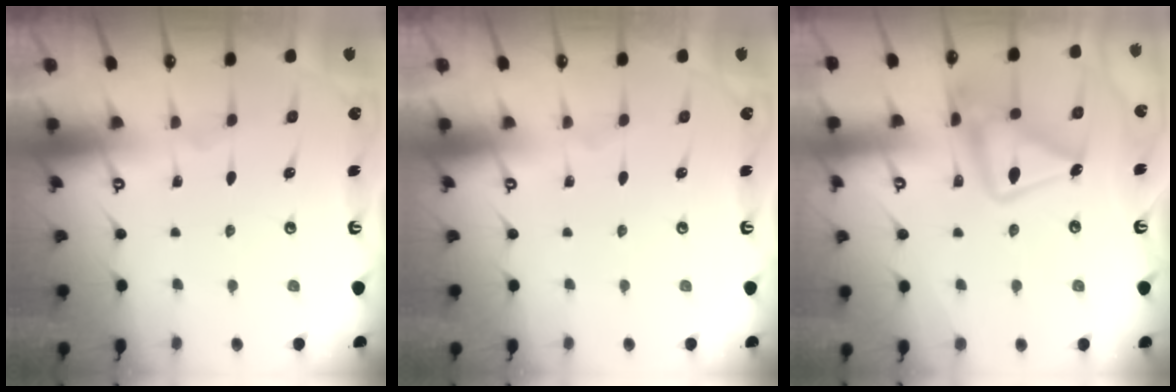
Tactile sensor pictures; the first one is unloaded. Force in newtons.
{"total": 0.0}
{"total": 16.8, "press": 16.8, "slide": 1.0}